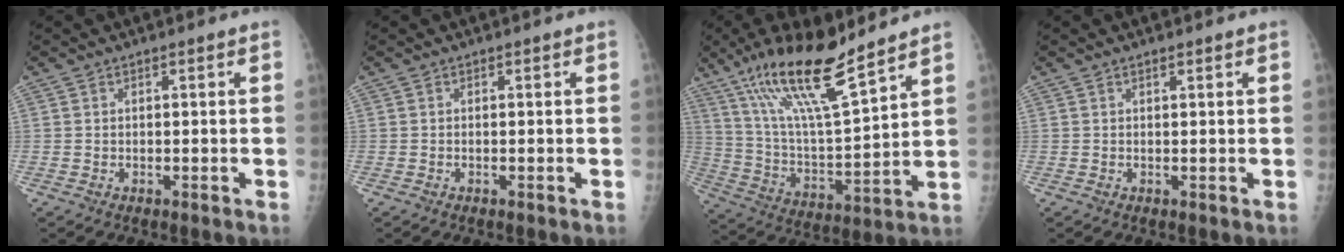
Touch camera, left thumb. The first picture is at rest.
{"total": 0.0}
{"total": 19.3, "force": [13.5, 3.5, 13.4], "torque": [-0.231, -0.059, 0.253]}
{"total": 0.7, "force": [0.6, 0.1, 0.4], "torque": [-0.008, -0.002, 0.010]}